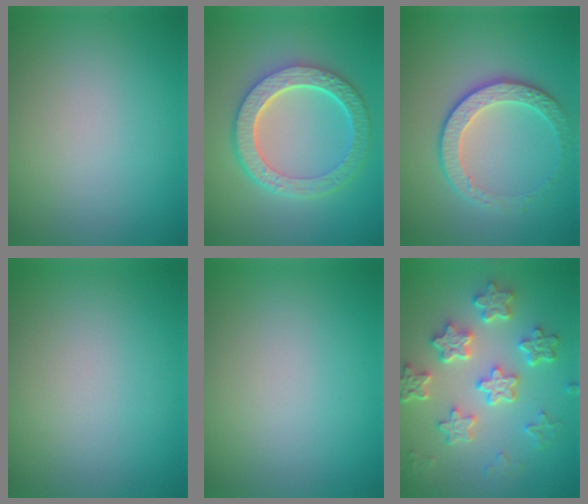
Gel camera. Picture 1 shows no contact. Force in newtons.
{"total": 6.8, "press": 5.1, "slide": 4.5}
{"total": 3.9, "press": 3.4, "slide": 1.7}
{"total": 0.0}
{"total": 0.0}
{"total": 6.4, "press": 4.9, "slide": 4.2}